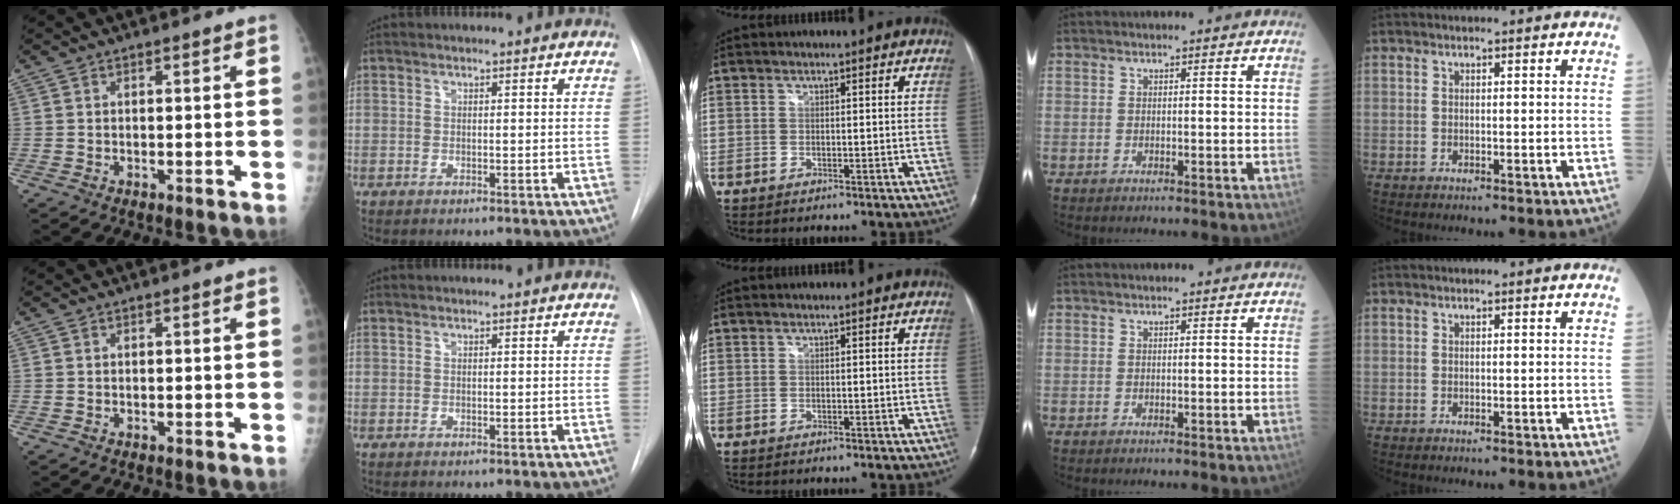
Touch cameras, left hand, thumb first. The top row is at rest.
{}